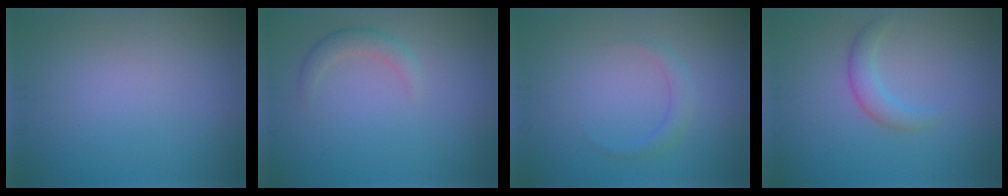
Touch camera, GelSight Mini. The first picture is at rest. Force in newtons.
{"total": 2.0, "press": 2.0, "slide": 0.1}
{"total": 1.5, "press": 1.5, "slide": 0.1}
{"total": 2.3, "press": 2.3, "slide": 0.2}